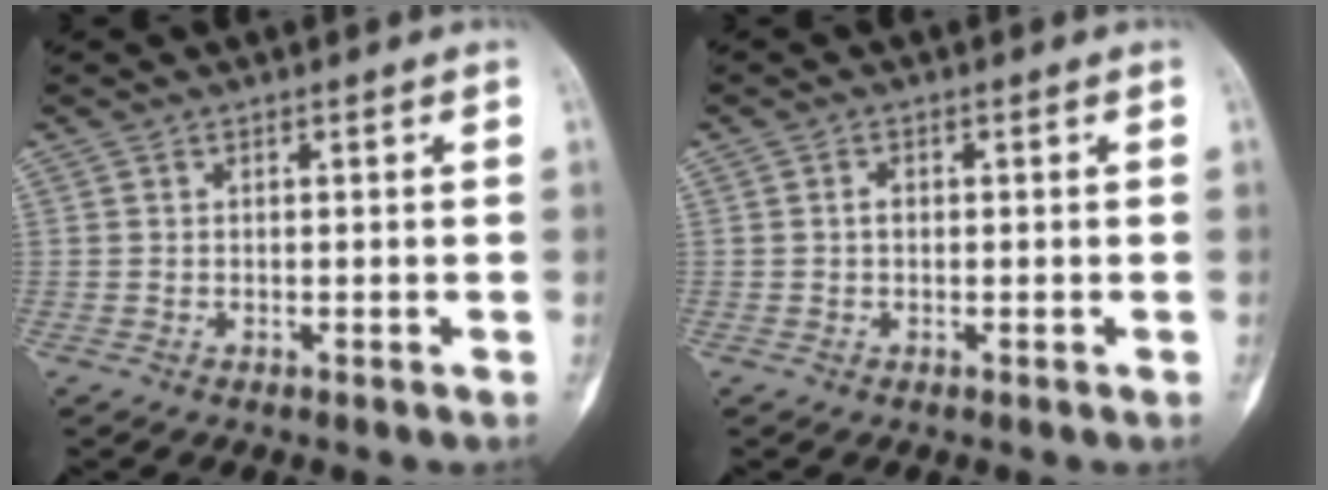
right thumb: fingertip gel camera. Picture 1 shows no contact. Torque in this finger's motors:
{"motor_torque": [-0.14, -0.01, 0.08, -0.05, -0.01]}